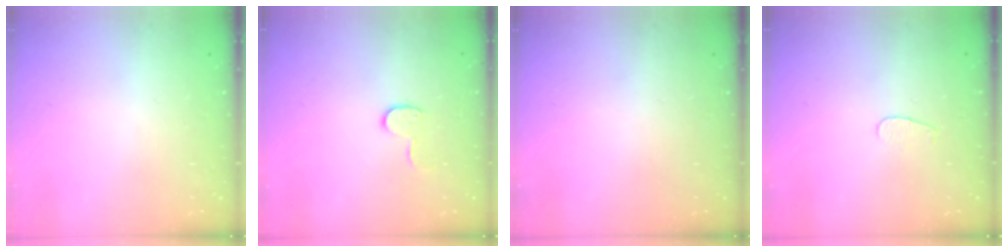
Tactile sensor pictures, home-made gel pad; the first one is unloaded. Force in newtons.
{"total": 6.5, "press": 6.4, "slide": 0.4}
{"total": 0.0}
{"total": 3.4, "press": 3.4, "slide": 0.4}